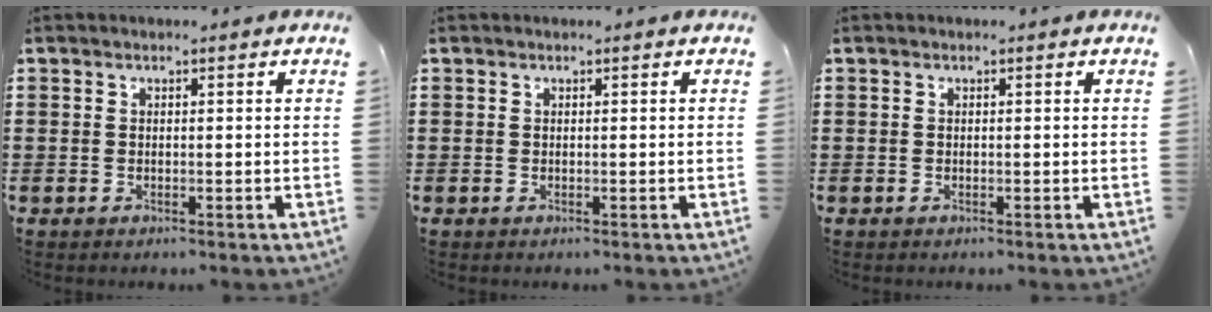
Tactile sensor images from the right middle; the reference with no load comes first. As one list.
[{"total": 0.0}, {"total": 0.0}]